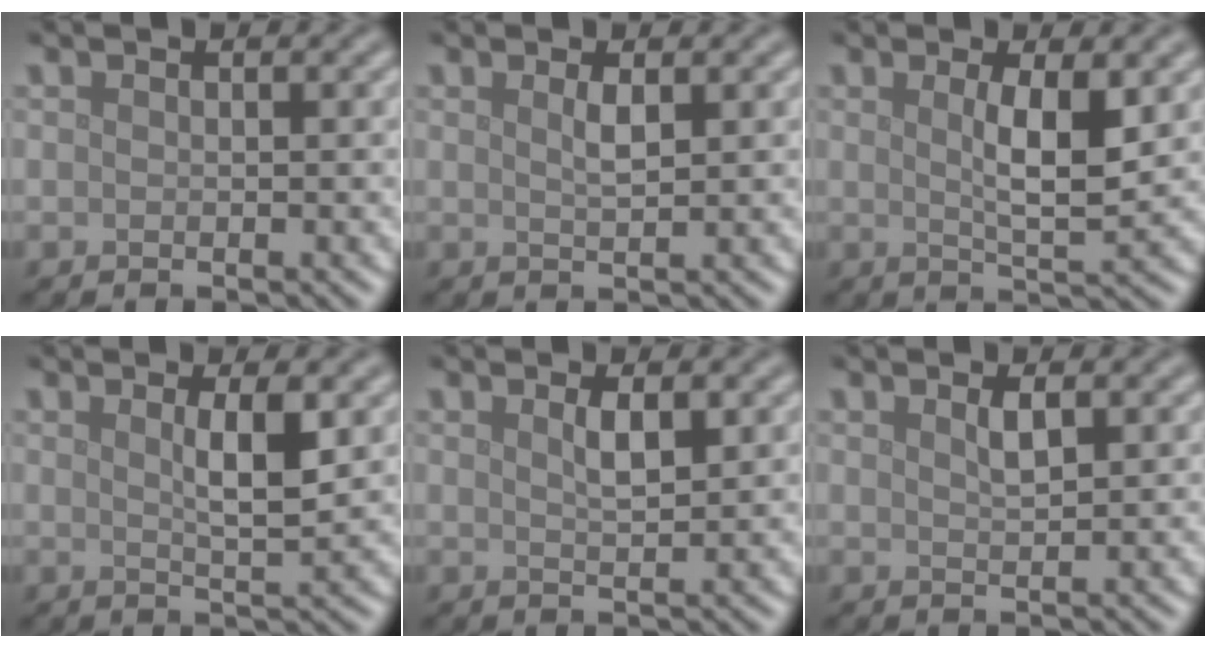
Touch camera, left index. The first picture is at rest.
{"total": 1.3, "force": [0.6, 0.2, 1.1], "torque": [-0.022, 0.000, 0.010]}
{"total": 3.9, "force": [1.0, 0.8, 3.7], "torque": [-0.062, -0.005, 0.018]}
{"total": 3.0, "force": [1.0, 0.5, 2.8], "torque": [-0.046, -0.002, 0.015]}
{"total": 1.8, "force": [0.8, 0.4, 1.5], "torque": [-0.027, 0.000, 0.014]}
{"total": 1.3, "force": [0.7, 0.3, 1.0], "torque": [-0.020, 0.001, 0.012]}